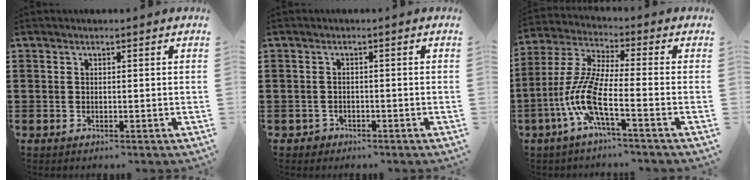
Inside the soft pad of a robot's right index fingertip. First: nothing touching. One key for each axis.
{"total": 0.7, "fx": -0.6, "fy": 0.4, "fz": 0.0, "tx": -0.002, "ty": 0.001, "tz": -0.015}
{"total": 9.5, "fx": -3.9, "fy": 2.0, "fz": 8.5, "tx": -0.214, "ty": -0.020, "tz": -0.084}